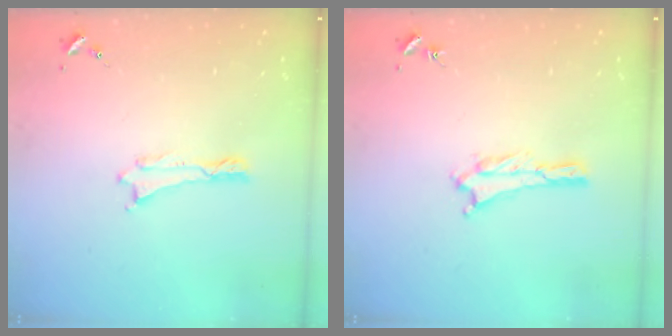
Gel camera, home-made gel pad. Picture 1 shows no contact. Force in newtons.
{"total": 1.2, "press": 1.1, "slide": 0.2}